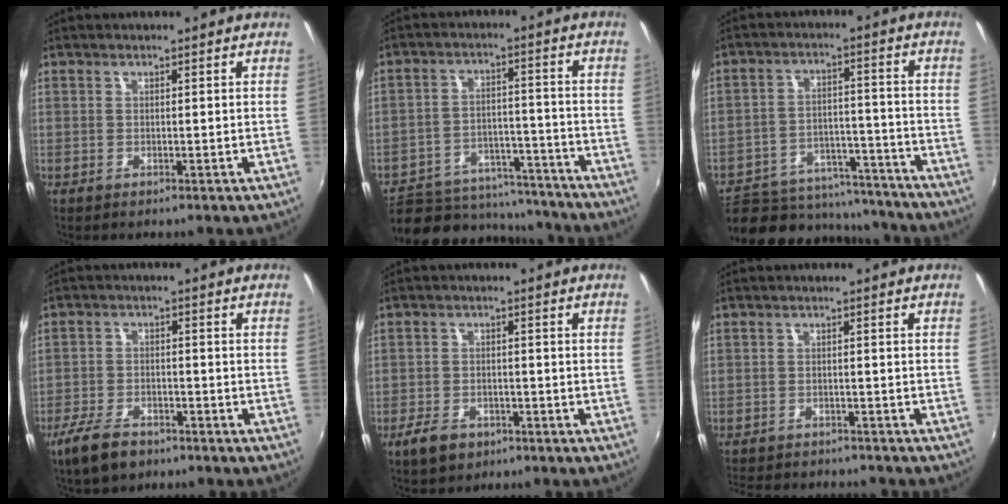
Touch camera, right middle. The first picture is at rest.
{"total": 16.8, "force": [-13.8, 8.0, 5.5], "torque": [-0.123, 0.022, -0.176]}
{"total": 18.2, "force": [-14.7, 8.6, 6.3], "torque": [-0.138, 0.021, -0.187]}
{"total": 7.2, "force": [-4.9, 3.9, 3.5], "torque": [-0.098, -0.007, -0.085]}
{"total": 5.6, "force": [-3.7, 3.3, 2.7], "torque": [-0.073, -0.002, -0.059]}
{"total": 11.2, "force": [-10.1, 3.2, 3.7], "torque": [-0.093, -0.013, -0.149]}